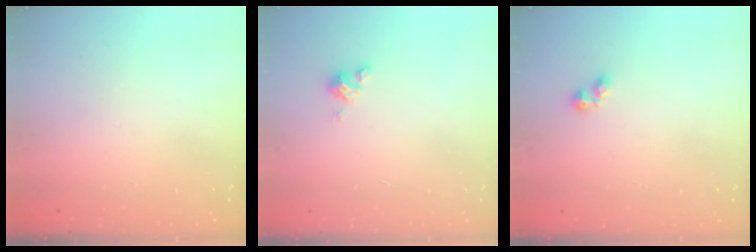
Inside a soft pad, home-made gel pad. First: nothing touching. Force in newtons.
{"total": 3.7, "press": 3.7, "slide": 0.3}
{"total": 2.6, "press": 2.5, "slide": 0.5}